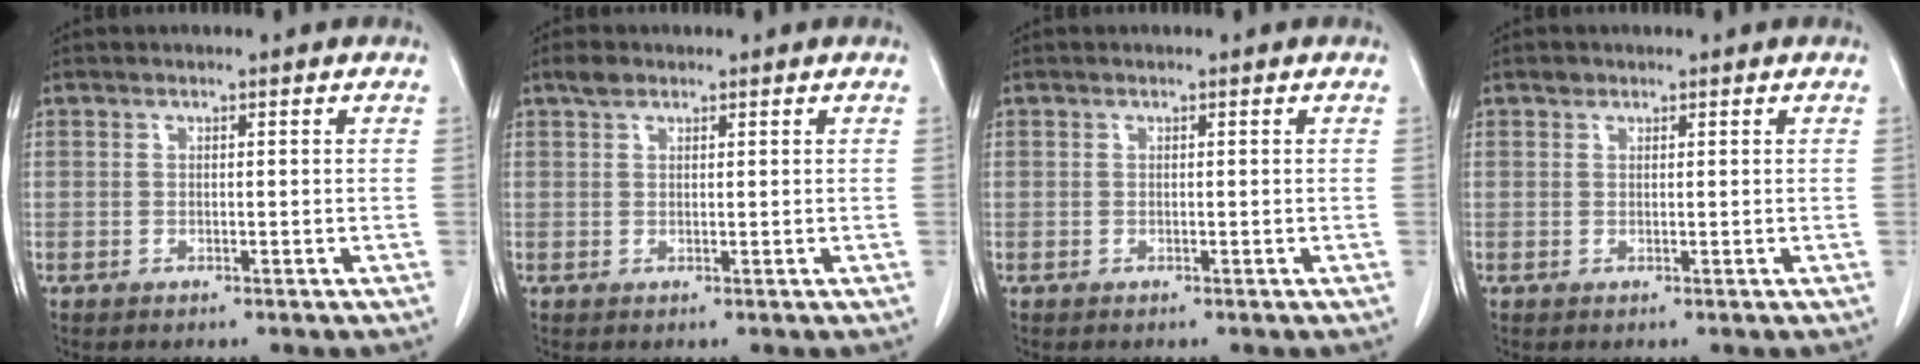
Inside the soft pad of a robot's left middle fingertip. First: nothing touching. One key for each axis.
{"total": 1.6, "fx": 1.2, "fy": 0.8, "fz": 0.7, "tx": -0.017, "ty": 0.008, "tz": 0.022}
{"total": 0.0}
{"total": 0.7, "fx": 0.5, "fy": 0.4, "fz": 0.1, "tx": -0.002, "ty": 0.001, "tz": 0.007}